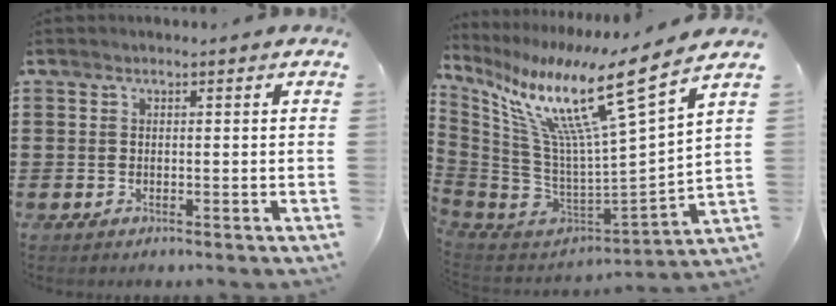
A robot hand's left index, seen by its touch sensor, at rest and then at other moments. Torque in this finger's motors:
{"motor_torque": [2.14, 0.00, 0.57, 0.21]}